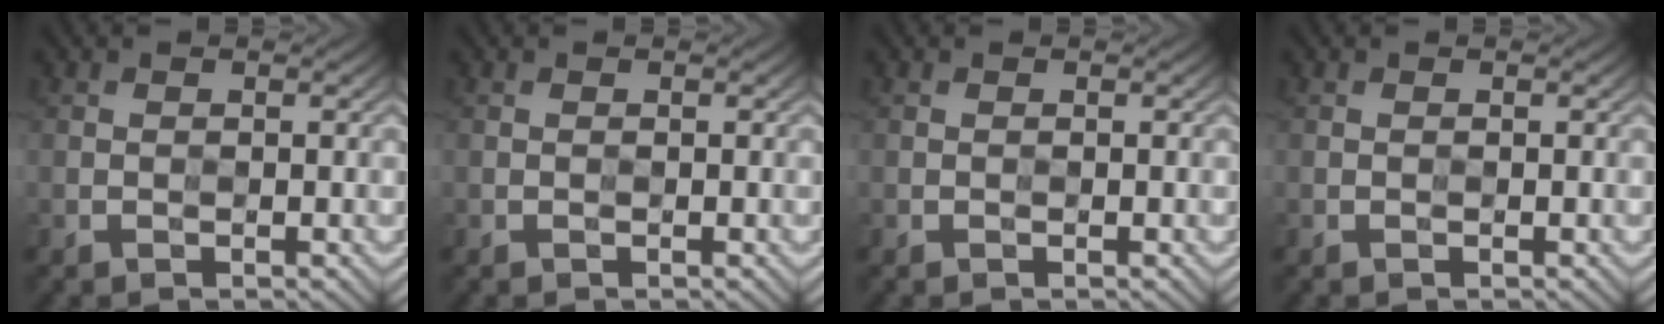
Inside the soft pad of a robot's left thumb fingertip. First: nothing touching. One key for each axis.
{"total": 0.0}
{"total": 0.0}
{"total": 0.0}